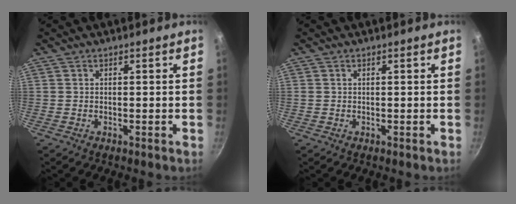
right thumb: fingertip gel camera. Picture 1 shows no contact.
{"total": 0.0}